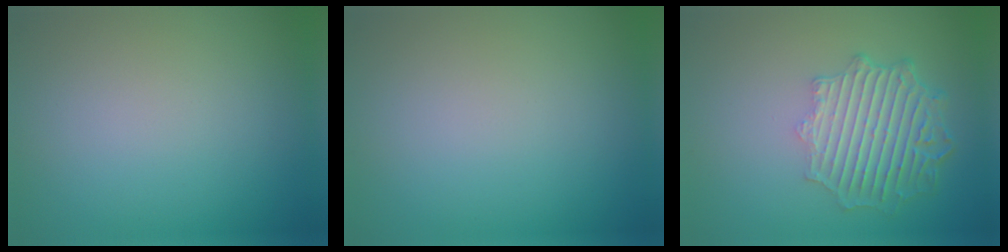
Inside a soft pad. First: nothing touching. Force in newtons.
{"total": 0.0}
{"total": 6.2, "press": 4.8, "slide": 3.9}